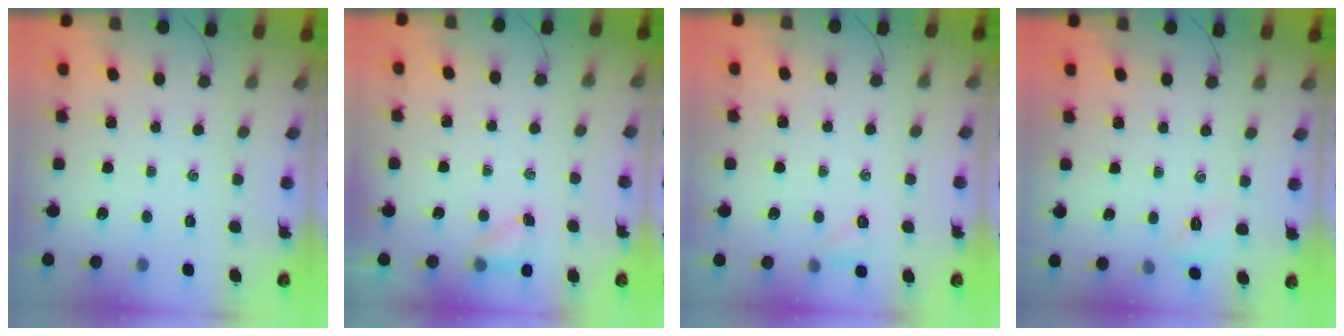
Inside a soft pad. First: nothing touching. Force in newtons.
{"total": 4.9, "press": 4.8, "slide": 1.2}
{"total": 4.5, "press": 4.4, "slide": 1.2}
{"total": 3.2, "press": 3.1, "slide": 1.0}